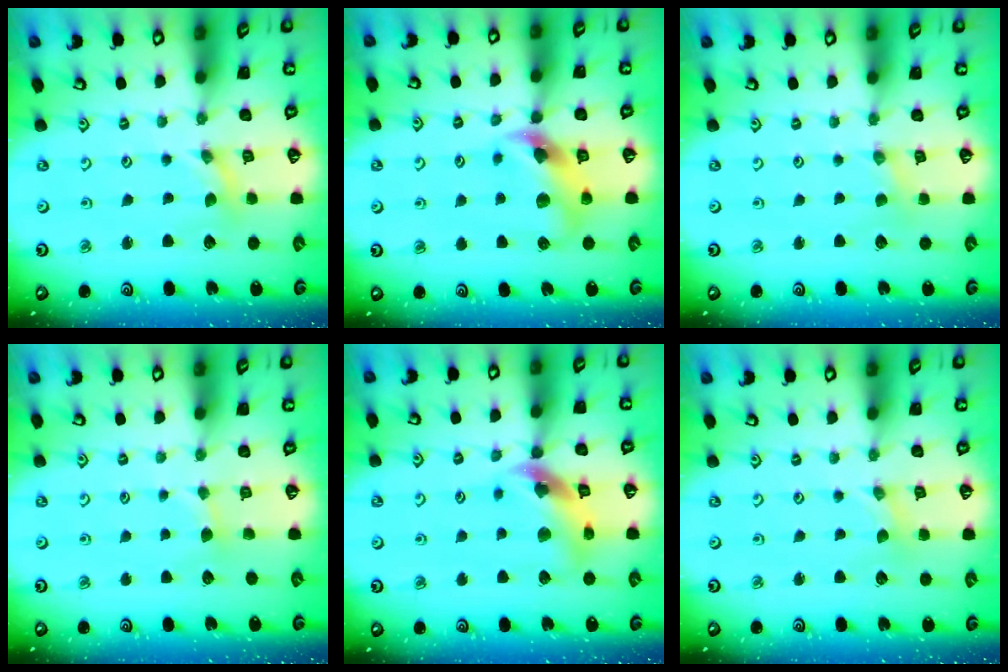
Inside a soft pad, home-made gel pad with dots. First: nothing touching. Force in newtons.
{"total": 10.0, "press": 9.9, "slide": 1.6}
{"total": 0.0}
{"total": 2.4, "press": 2.4, "slide": 0.4}
{"total": 12.0, "press": 11.9, "slide": 1.7}
{"total": 0.0}